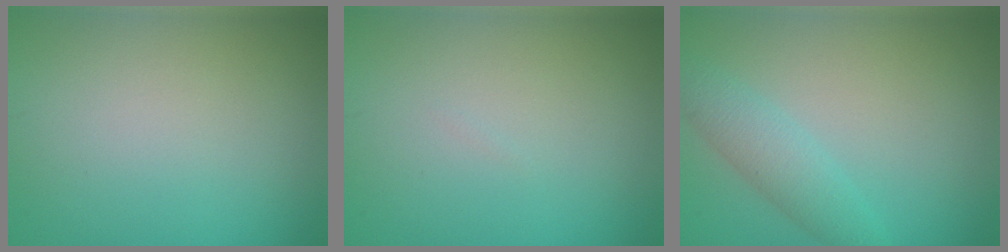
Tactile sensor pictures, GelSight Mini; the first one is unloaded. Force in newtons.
{"total": 0.0}
{"total": 3.0, "press": 3.0, "slide": 0.1}